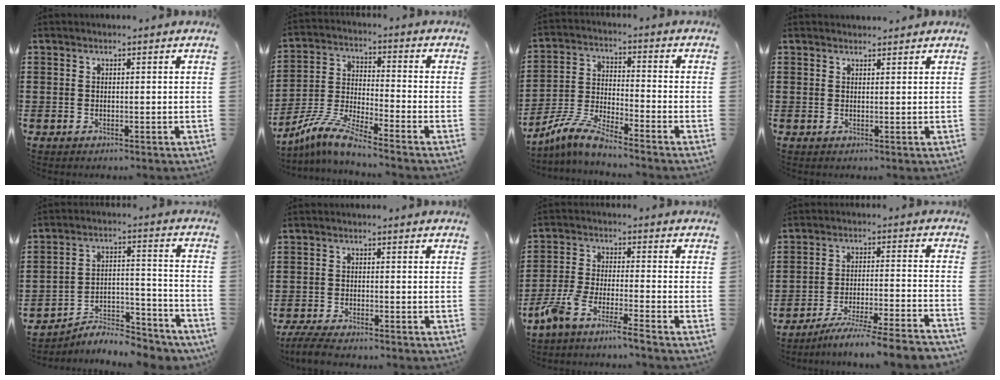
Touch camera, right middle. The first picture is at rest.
{"total": 7.9, "force": [-7.0, 0.1, 3.8], "torque": [-0.104, -0.013, -0.147]}
{"total": 7.5, "force": [-6.6, 0.4, 3.4], "torque": [-0.092, -0.008, -0.136]}
{"total": 1.2, "force": [1.1, 0.3, 0.0], "torque": [0.005, -0.002, 0.020]}
{"total": 7.2, "force": [-6.7, 1.8, 1.9], "torque": [-0.021, 0.018, -0.128]}
{"total": 3.5, "force": [-3.3, 0.3, 1.3], "torque": [-0.035, -0.005, -0.069]}
{"total": 5.9, "force": [-5.4, -0.5, 2.3], "torque": [-0.070, -0.019, -0.110]}
{"total": 7.0, "force": [-6.5, -0.9, 2.6], "torque": [-0.040, -0.010, -0.125]}